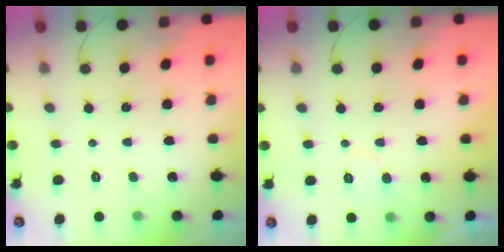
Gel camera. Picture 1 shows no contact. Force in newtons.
{"total": 4.7, "press": 4.7, "slide": 0.5}